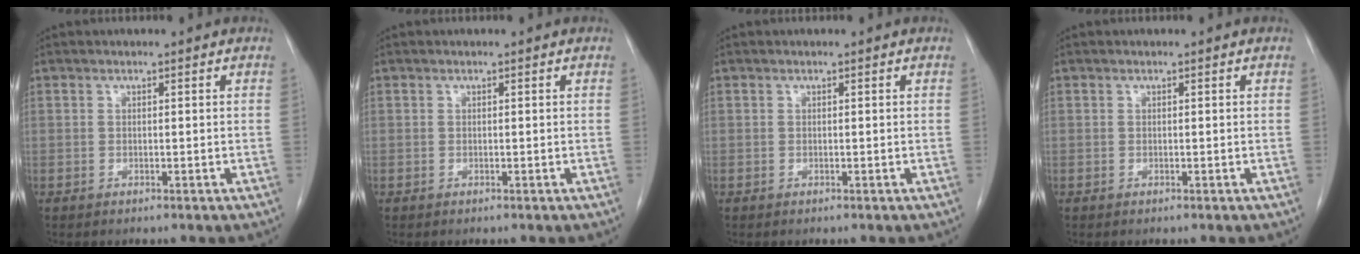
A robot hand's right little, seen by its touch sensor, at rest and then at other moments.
{"total": 0.0}
{"total": 0.0}
{"total": 0.0}